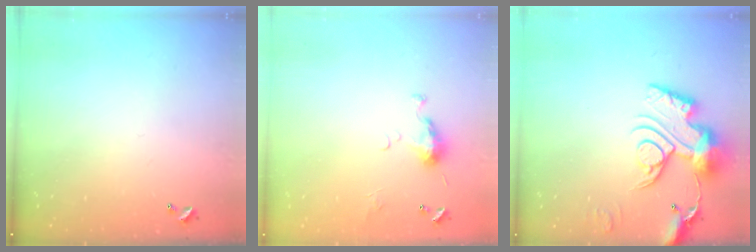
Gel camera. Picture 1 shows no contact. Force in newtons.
{"total": 5.0, "press": 5.0, "slide": 0.7}
{"total": 15.5, "press": 15.4, "slide": 1.7}